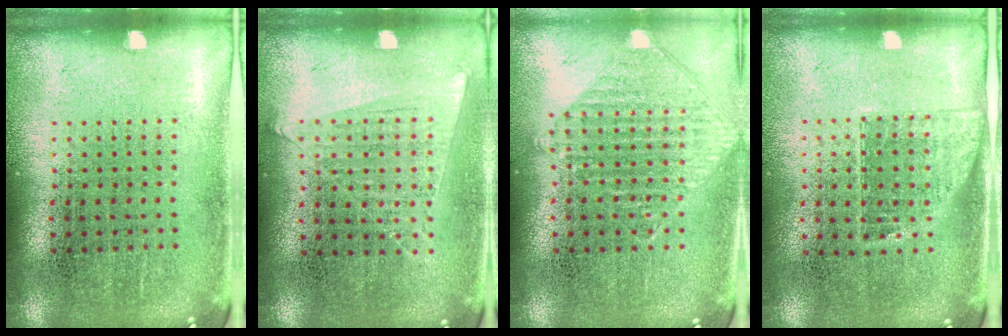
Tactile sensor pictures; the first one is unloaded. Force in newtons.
{"total": 1.1, "press": 1.1, "slide": 0.4}
{"total": 0.9, "press": 0.9, "slide": 0.1}
{"total": 1.1, "press": 0.9, "slide": 0.7}